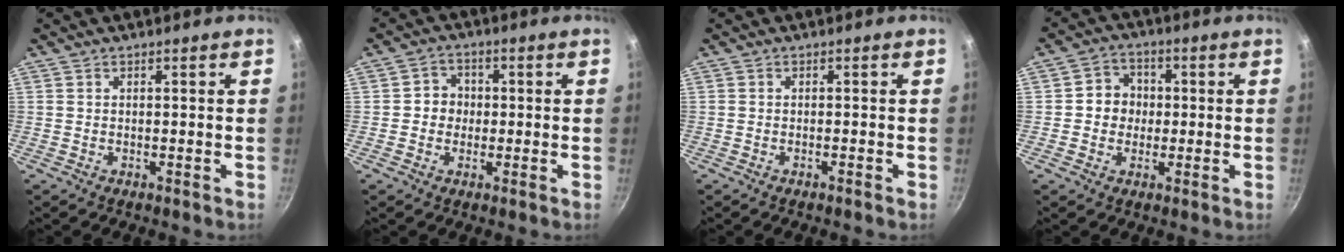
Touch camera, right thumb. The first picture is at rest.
{"total": 4.3, "force": [-0.2, 4.0, 1.5], "torque": [0.007, 0.009, -0.009]}
{"total": 0.6, "force": [-0.4, -0.1, 0.4], "torque": [-0.014, 0.004, -0.008]}
{"total": 5.9, "force": [0.0, 5.5, 2.3], "torque": [-0.001, 0.010, -0.009]}